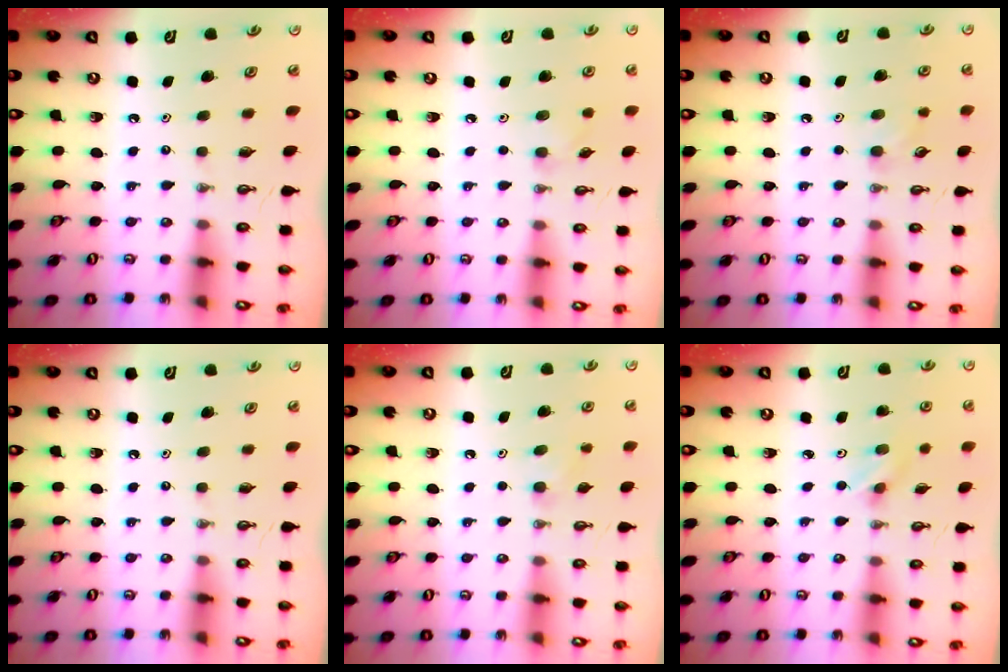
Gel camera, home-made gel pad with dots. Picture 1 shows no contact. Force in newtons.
{"total": 4.2, "press": 4.1, "slide": 1.0}
{"total": 6.1, "press": 6.0, "slide": 1.3}
{"total": 0.0}
{"total": 6.9, "press": 5.6, "slide": 4.0}
{"total": 2.1, "press": 2.0, "slide": 0.6}